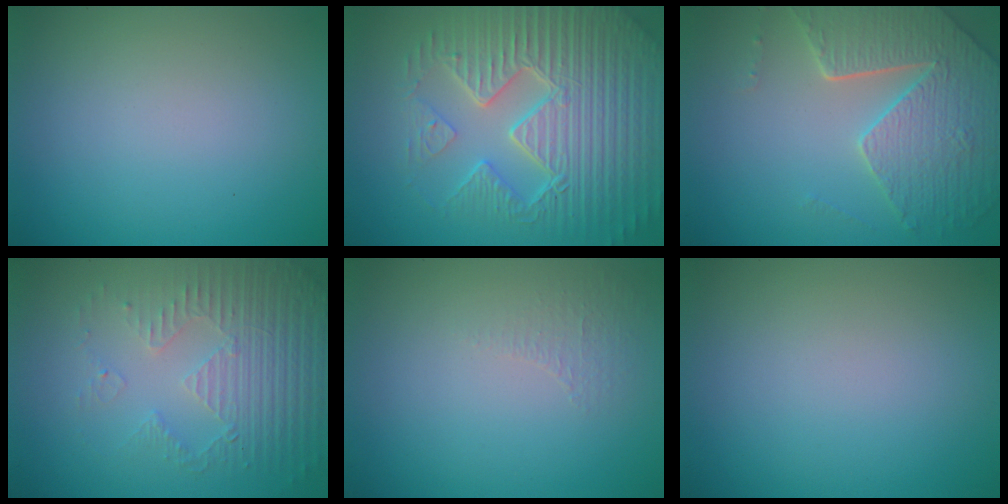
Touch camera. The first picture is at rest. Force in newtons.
{"total": 9.0, "press": 6.4, "slide": 6.3}
{"total": 6.1, "press": 5.0, "slide": 3.4}
{"total": 5.4, "press": 3.6, "slide": 4.0}
{"total": 0.8, "press": 0.4, "slide": 0.7}
{"total": 0.0}